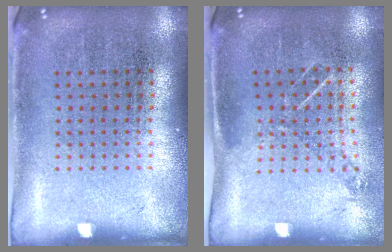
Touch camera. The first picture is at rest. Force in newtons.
{"total": 0.9, "press": 0.8, "slide": 0.5}